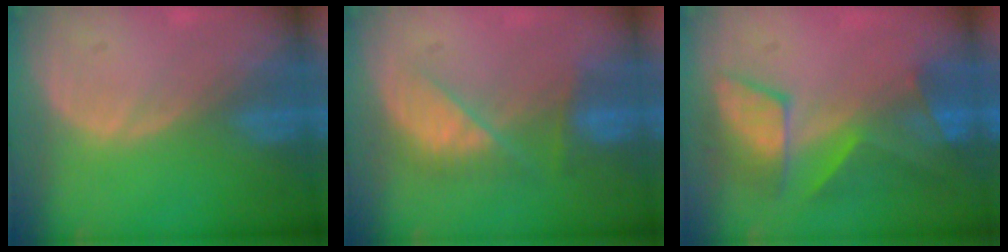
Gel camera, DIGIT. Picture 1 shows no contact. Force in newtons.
{"total": 5.4, "press": 5.4, "slide": 0.5}
{"total": 8.0, "press": 7.9, "slide": 1.7}